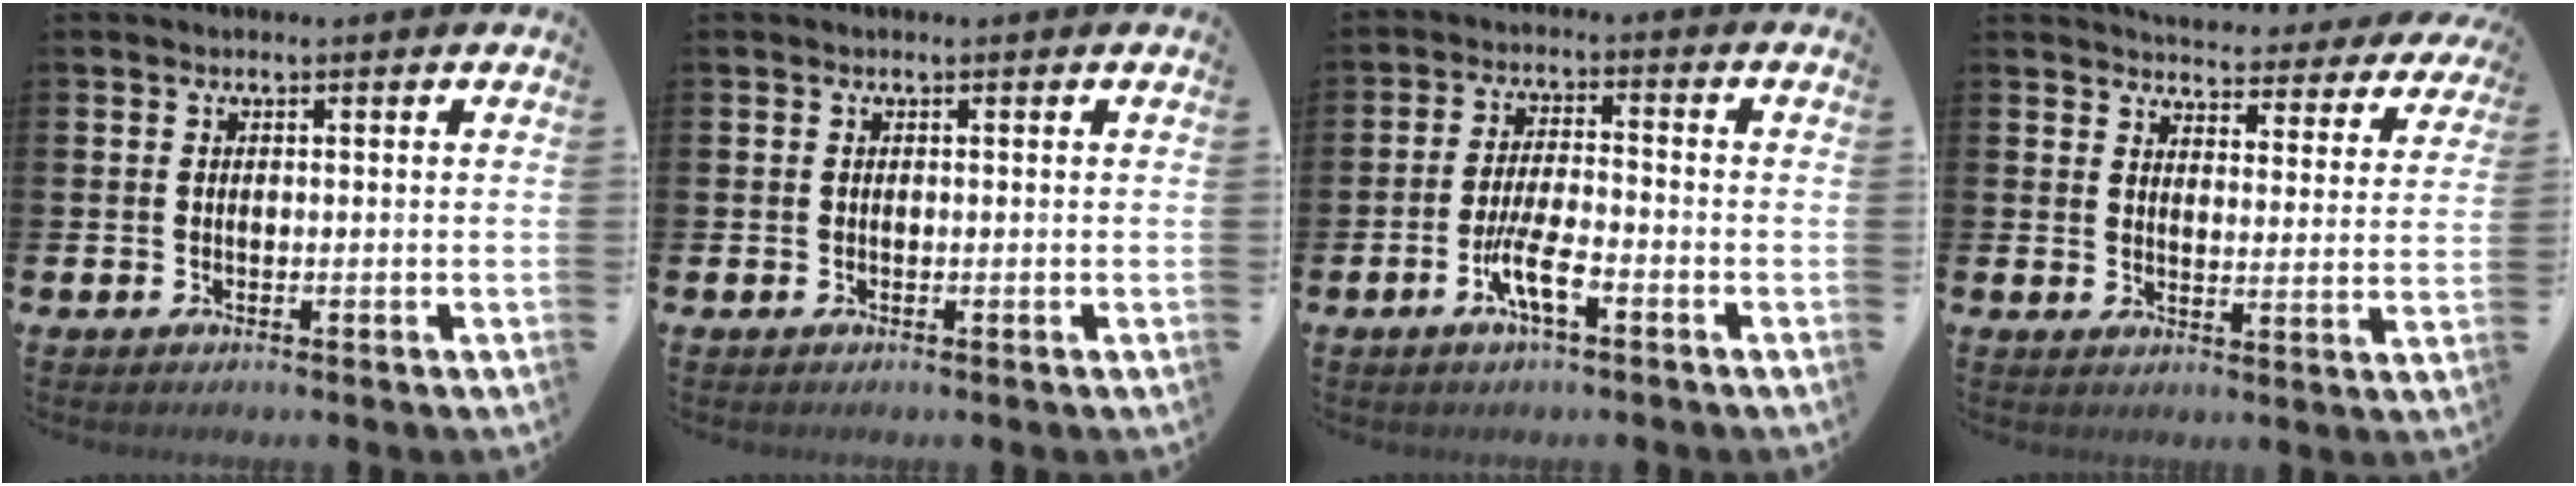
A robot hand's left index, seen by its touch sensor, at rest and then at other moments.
{"total": 0.0}
{"total": 5.6, "force": [-2.6, 1.3, 4.8], "torque": [-0.102, -0.001, -0.049]}
{"total": 4.4, "force": [4.3, 0.7, 0.3], "torque": [-0.016, -0.041, 0.070]}